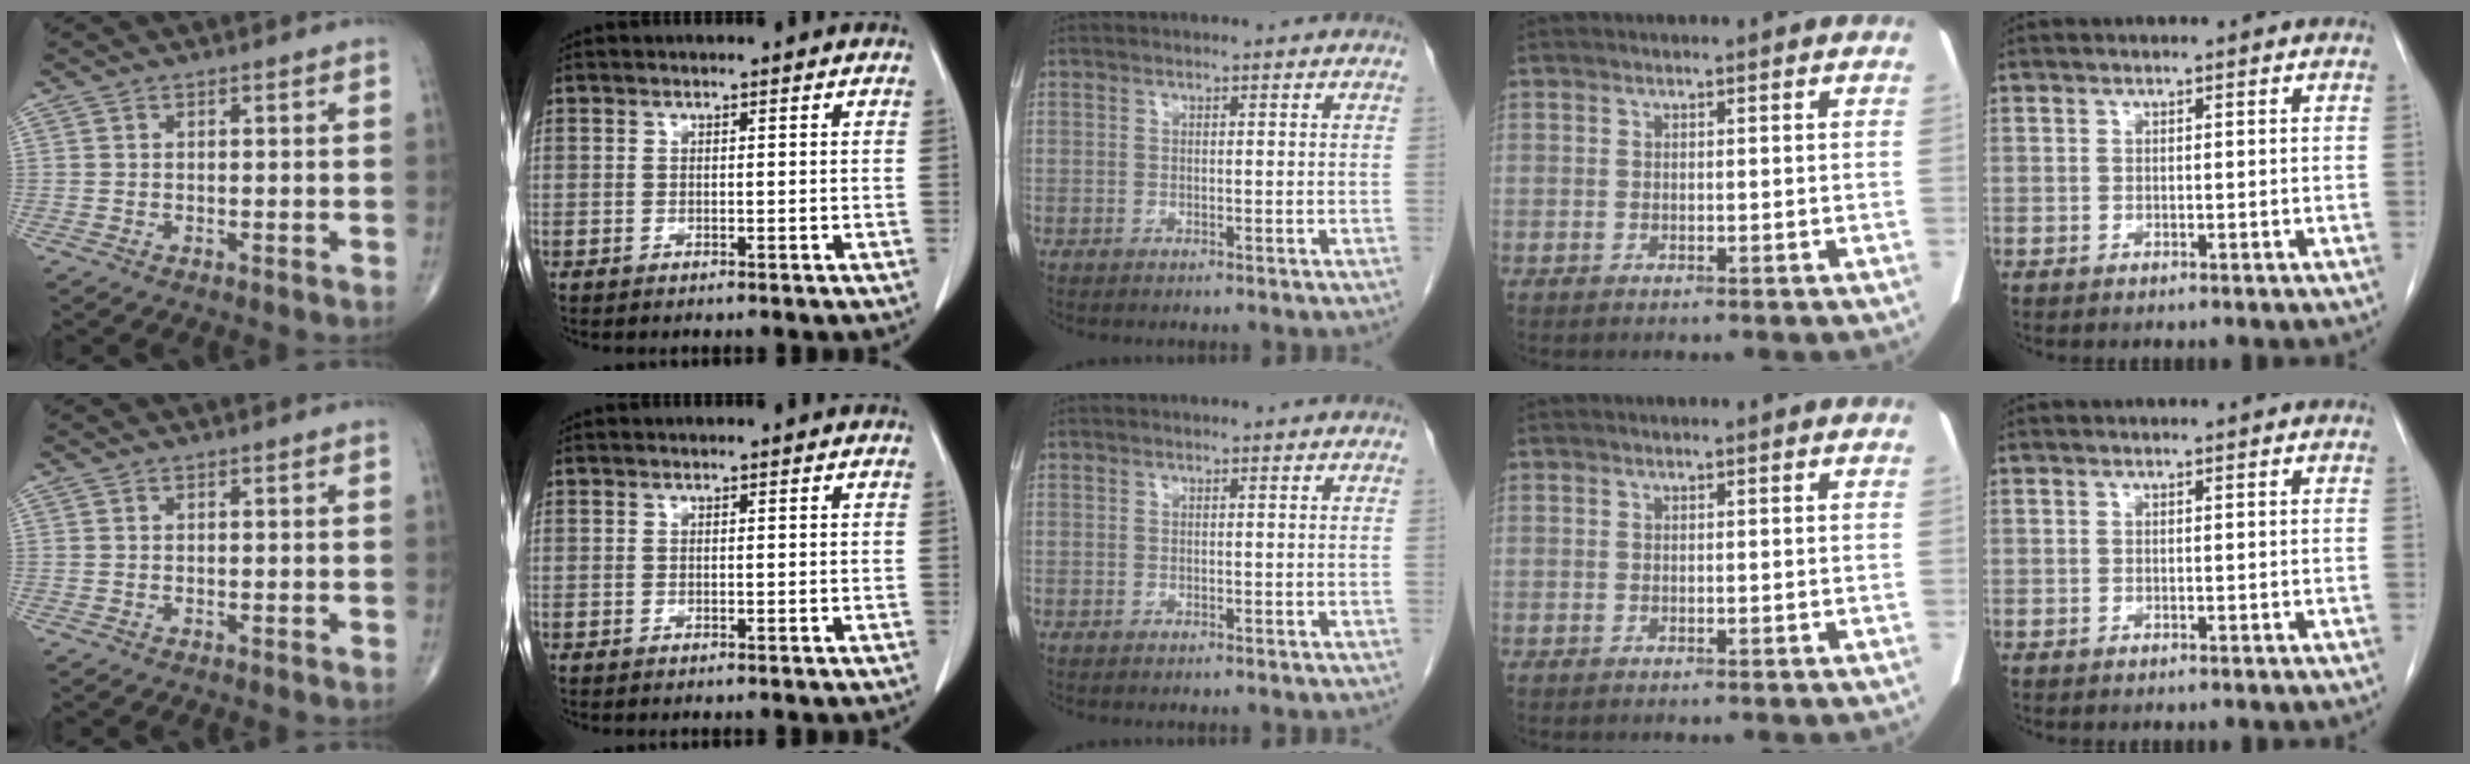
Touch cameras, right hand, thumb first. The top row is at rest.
{}